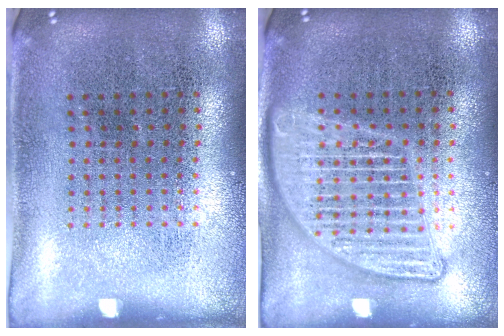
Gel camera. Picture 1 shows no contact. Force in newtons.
{"total": 2.8, "press": 2.8, "slide": 0.3}